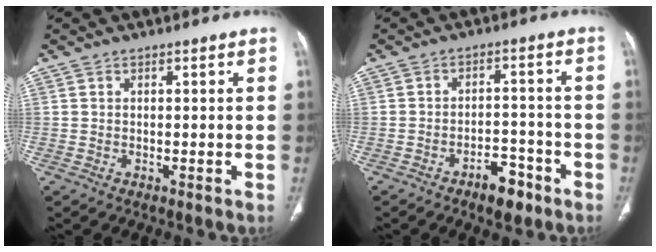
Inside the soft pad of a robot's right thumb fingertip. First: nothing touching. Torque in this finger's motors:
{"motor_torque": [1.03, 0.43, 0.72, -0.61, 0.01]}